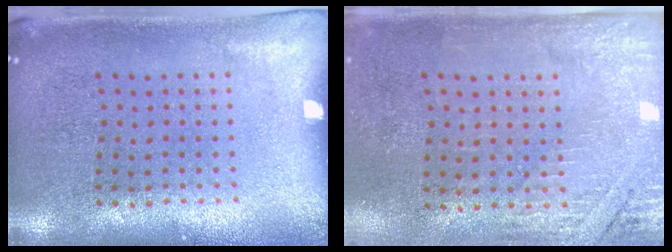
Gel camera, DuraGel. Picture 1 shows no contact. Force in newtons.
{"total": 2.7, "press": 2.4, "slide": 1.3}